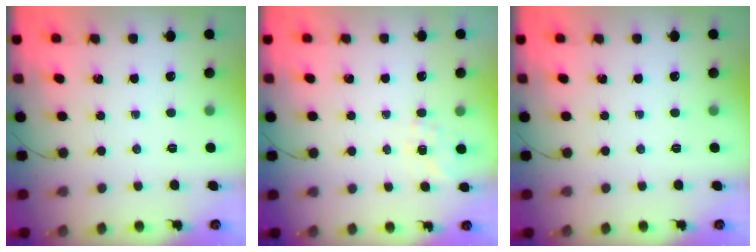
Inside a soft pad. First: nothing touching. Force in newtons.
{"total": 6.1, "press": 5.9, "slide": 1.4}
{"total": 0.0}